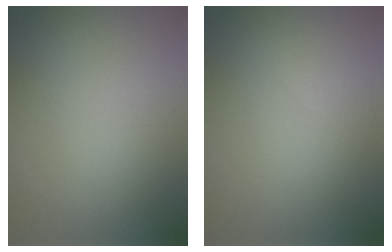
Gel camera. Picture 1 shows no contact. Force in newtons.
{"total": 1.2, "press": 1.2, "slide": 0.0}